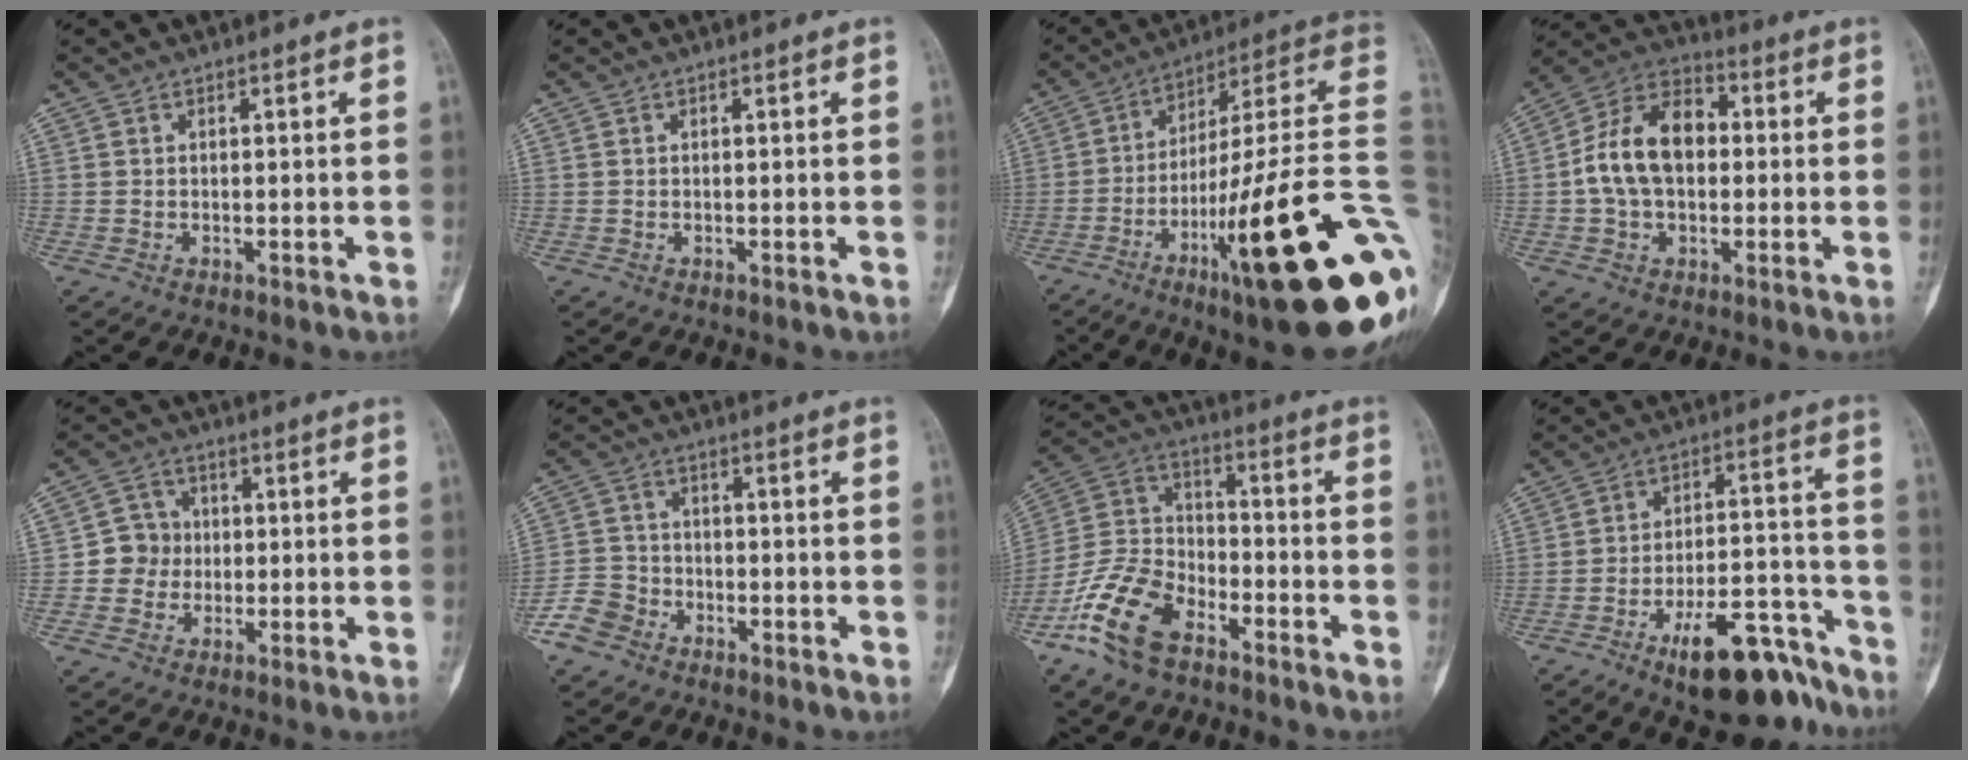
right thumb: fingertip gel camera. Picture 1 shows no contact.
{"total": 0.0}
{"total": 32.2, "force": [-9.9, 5.6, 30.2], "torque": [-0.349, 0.047, -0.156]}
{"total": 13.8, "force": [0.6, 9.2, 10.3], "torque": [-0.177, 0.035, 0.002]}
{"total": 5.6, "force": [-0.4, 5.4, 1.2], "torque": [0.014, 0.013, -0.014]}
{"total": 5.9, "force": [-3.9, 4.3, 1.1], "torque": [-0.009, 0.022, -0.081]}
{"total": 14.5, "force": [-9.1, 7.8, 8.2], "torque": [-0.167, 0.053, -0.183]}
{"total": 16.6, "force": [-11.6, 6.3, 10.1], "torque": [-0.118, 0.099, -0.174]}